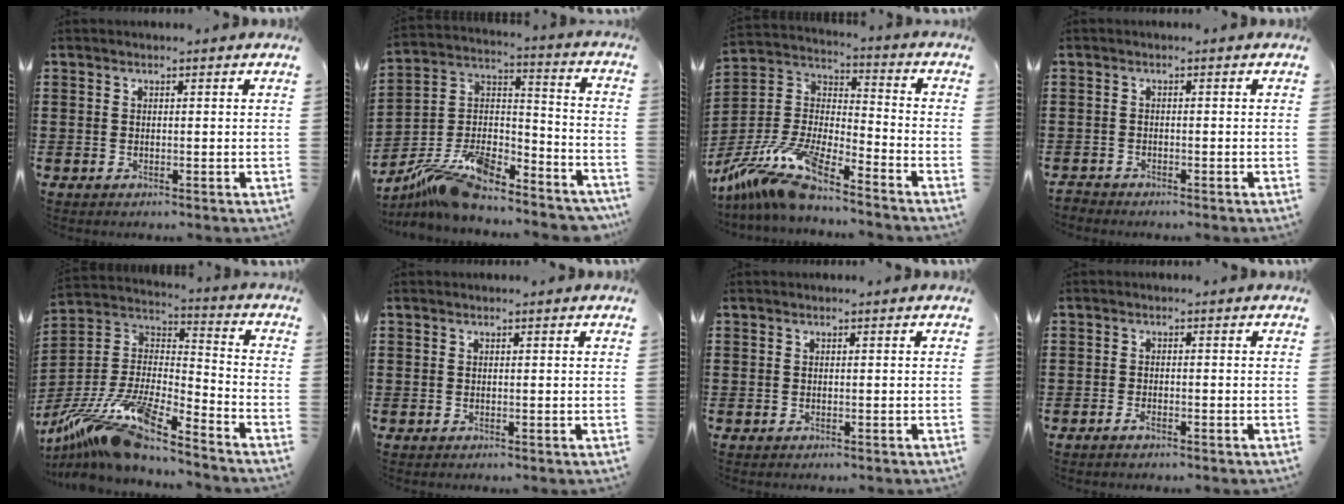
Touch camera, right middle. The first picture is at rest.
{"total": 12.7, "force": [-10.9, 3.3, 5.7], "torque": [-0.113, 0.021, -0.210]}
{"total": 12.8, "force": [-10.7, 1.7, 6.9], "torque": [-0.160, 0.009, -0.216]}
{"total": 1.3, "force": [-1.3, 0.3, -0.1], "torque": [-0.003, 0.002, -0.029]}
{"total": 16.1, "force": [-12.9, 1.8, 9.5], "torque": [-0.213, 0.012, -0.252]}
{"total": 0.0}
{"total": 0.0}
{"total": 1.4, "force": [-1.0, 0.4, 0.9], "torque": [-0.027, -0.006, -0.021]}